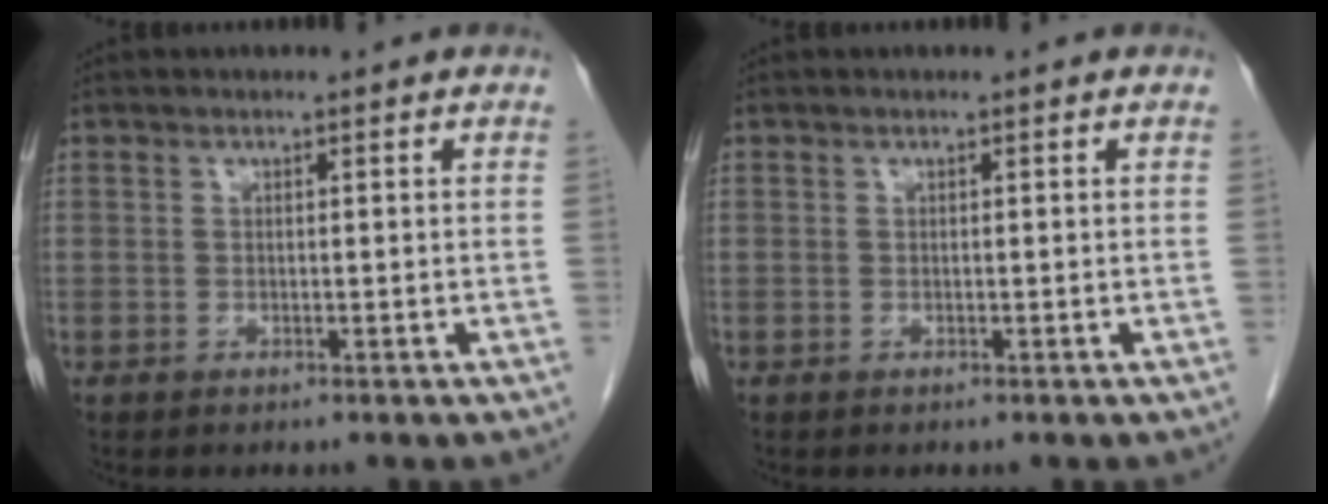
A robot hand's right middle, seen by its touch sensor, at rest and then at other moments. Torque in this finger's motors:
{"motor_torque": [0.00, 0.00, 0.00, -0.01]}